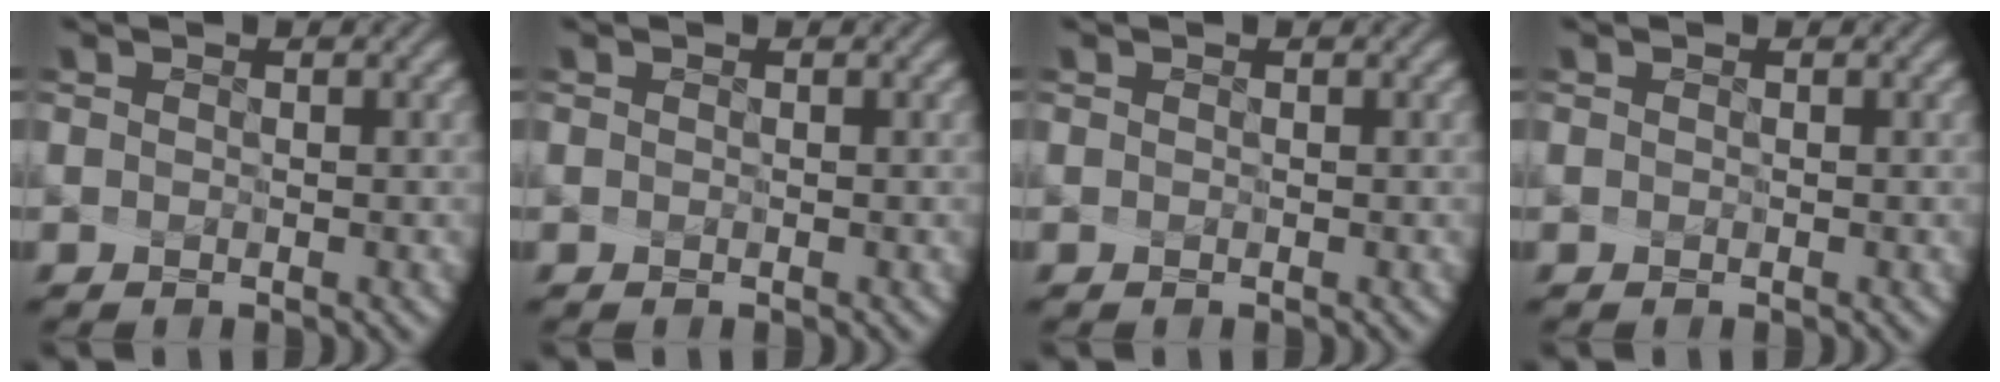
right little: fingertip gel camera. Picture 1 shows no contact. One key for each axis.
{"total": 0.0}
{"total": 0.0}
{"total": 0.0}